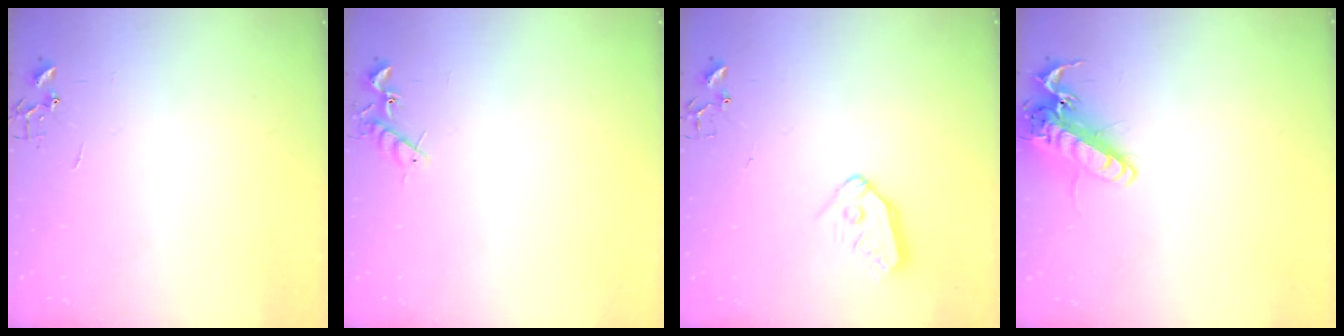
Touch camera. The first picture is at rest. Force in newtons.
{"total": 7.0, "press": 6.9, "slide": 0.9}
{"total": 10.0, "press": 9.9, "slide": 1.1}
{"total": 14.6, "press": 14.4, "slide": 2.4}